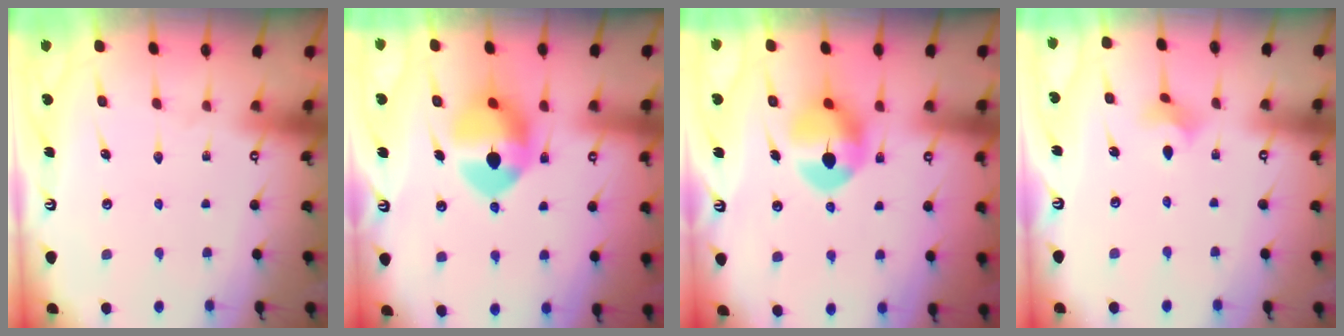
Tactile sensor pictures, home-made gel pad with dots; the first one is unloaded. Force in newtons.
{"total": 9.8, "press": 9.7, "slide": 1.3}
{"total": 8.4, "press": 8.4, "slide": 0.3}
{"total": 3.3, "press": 3.2, "slide": 0.5}